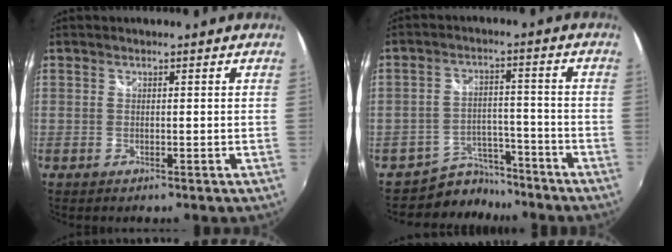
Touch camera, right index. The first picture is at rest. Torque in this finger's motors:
{"motor_torque": [-1.85, 0.29, -0.99, -0.21]}